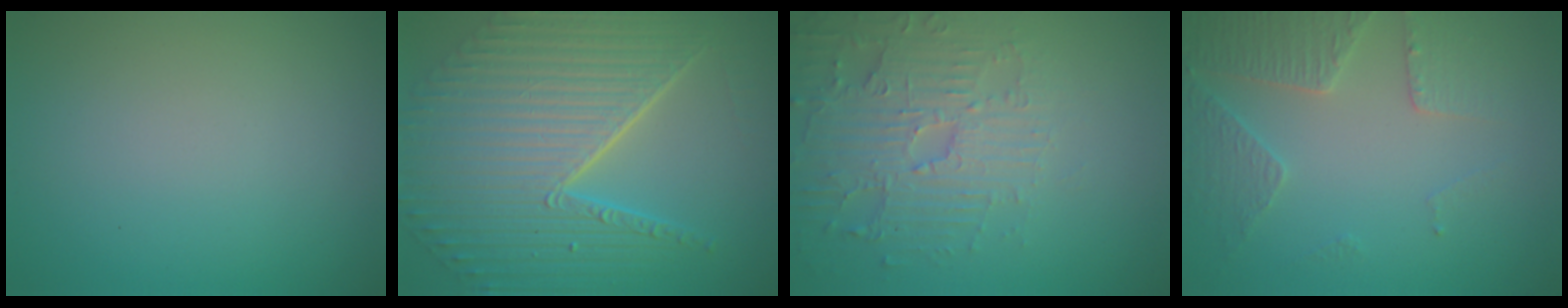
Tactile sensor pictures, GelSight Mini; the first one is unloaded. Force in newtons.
{"total": 11.2, "press": 7.3, "slide": 8.4}
{"total": 4.8, "press": 4.1, "slide": 2.6}
{"total": 3.6, "press": 3.2, "slide": 1.5}